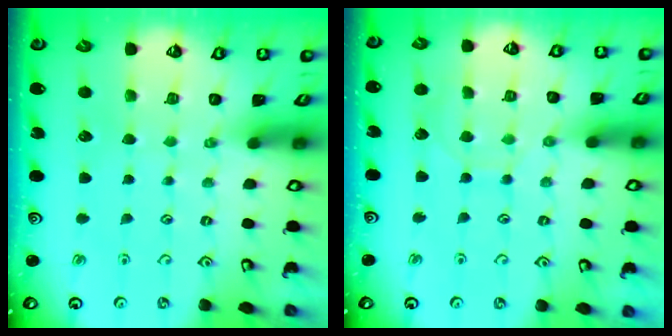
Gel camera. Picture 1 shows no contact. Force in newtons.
{"total": 5.6, "press": 5.6, "slide": 0.6}